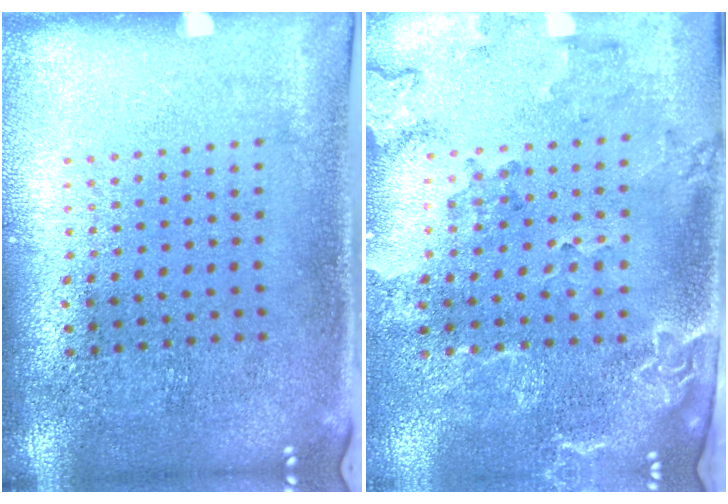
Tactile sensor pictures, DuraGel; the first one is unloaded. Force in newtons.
{"total": 2.0, "press": 1.9, "slide": 0.7}